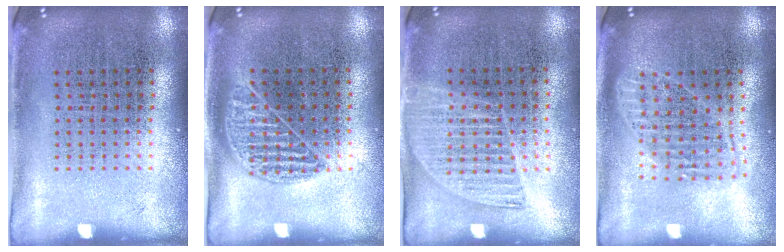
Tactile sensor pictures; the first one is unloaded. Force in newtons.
{"total": 1.0, "press": 0.8, "slide": 0.5}
{"total": 1.3, "press": 1.2, "slide": 0.6}
{"total": 1.8, "press": 1.5, "slide": 0.9}